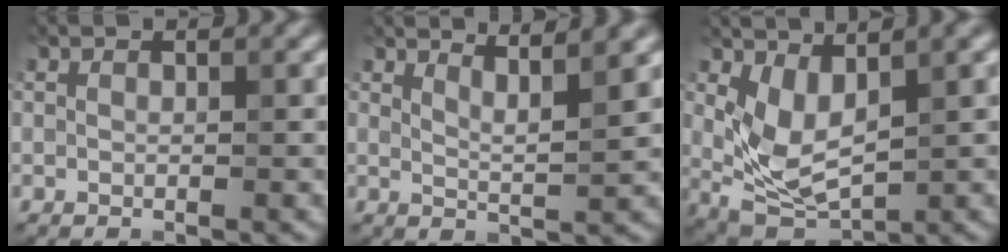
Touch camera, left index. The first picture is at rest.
{"total": 2.3, "force": [2.2, -0.2, 0.8], "torque": [-0.004, -0.005, 0.030]}
{"total": 3.7, "force": [0.6, 1.8, 3.2], "torque": [-0.080, -0.015, 0.016]}